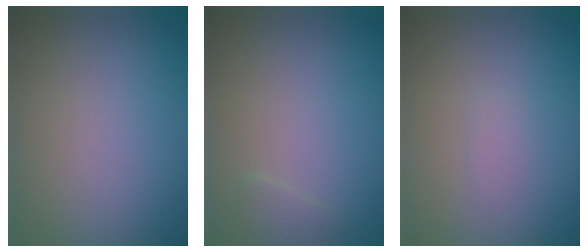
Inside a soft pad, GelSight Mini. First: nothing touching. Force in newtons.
{"total": 0.8, "press": 0.8, "slide": 0.1}
{"total": 0.7, "press": 0.6, "slide": 0.2}